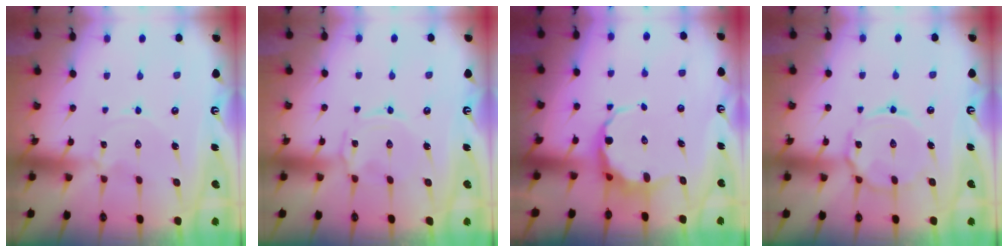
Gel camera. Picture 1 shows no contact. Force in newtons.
{"total": 1.4, "press": 1.3, "slide": 0.5}
{"total": 7.4, "press": 7.2, "slide": 1.7}
{"total": 9.6, "press": 9.5, "slide": 0.7}